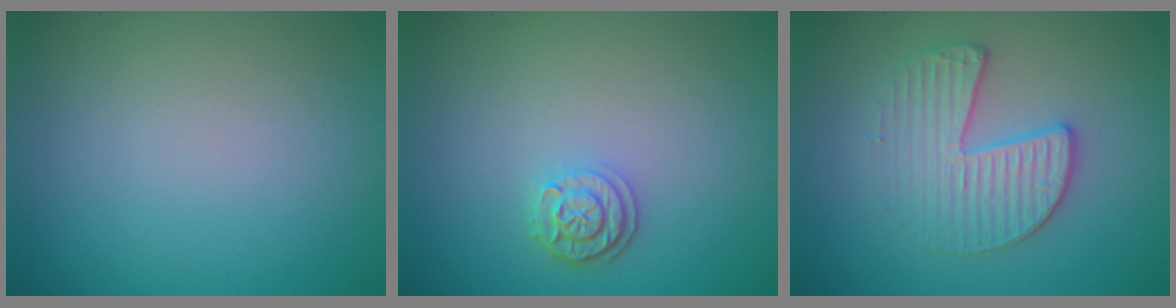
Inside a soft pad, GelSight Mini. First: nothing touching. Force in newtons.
{"total": 2.4, "press": 2.1, "slide": 1.2}
{"total": 3.5, "press": 3.3, "slide": 1.2}